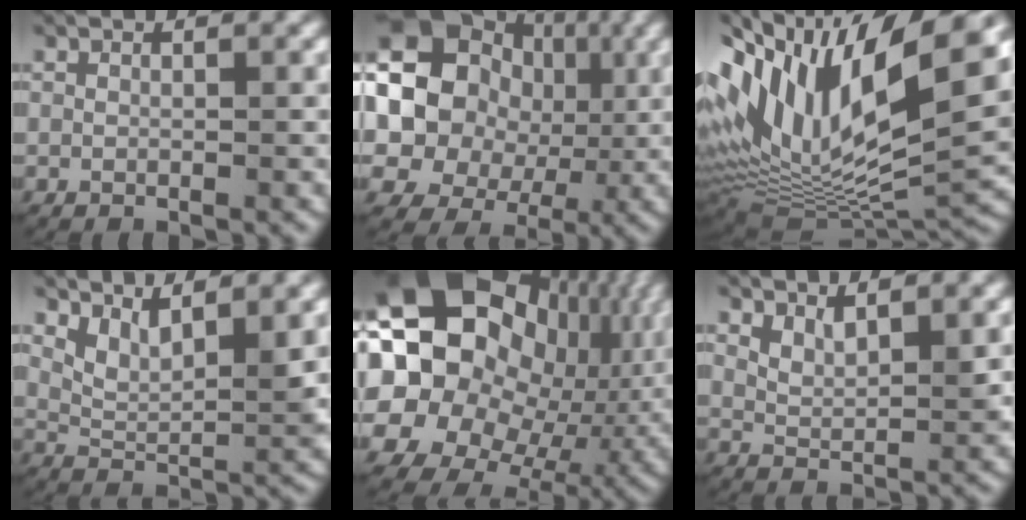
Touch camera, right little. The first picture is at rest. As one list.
[{"total": 18.8, "force": [2.1, 15.7, 10.1], "torque": [-0.210, -0.027, 0.026]}, {"total": 18.7, "force": [2.3, 11.5, 14.6], "torque": [-0.250, -0.008, 0.037]}, {"total": 4.3, "force": [2.1, 1.9, 3.2], "torque": [-0.065, -0.012, 0.041]}, {"total": 29.7, "force": [1.6, 23.5, 18.1], "torque": [-0.308, -0.030, 0.010]}, {"total": 2.6, "force": [1.7, 1.2, 1.6], "torque": [-0.035, -0.010, 0.033]}]